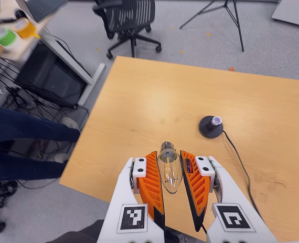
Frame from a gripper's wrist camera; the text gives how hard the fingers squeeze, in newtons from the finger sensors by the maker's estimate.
{"total": 13.0, "left": 13.1, "right": 12.9}